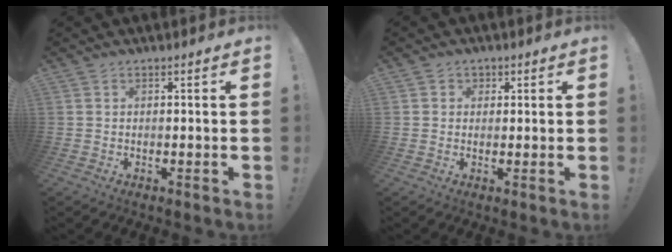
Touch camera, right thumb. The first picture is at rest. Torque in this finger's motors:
{"motor_torque": [-0.29, 0.34, 0.05, -0.07, 0.07]}